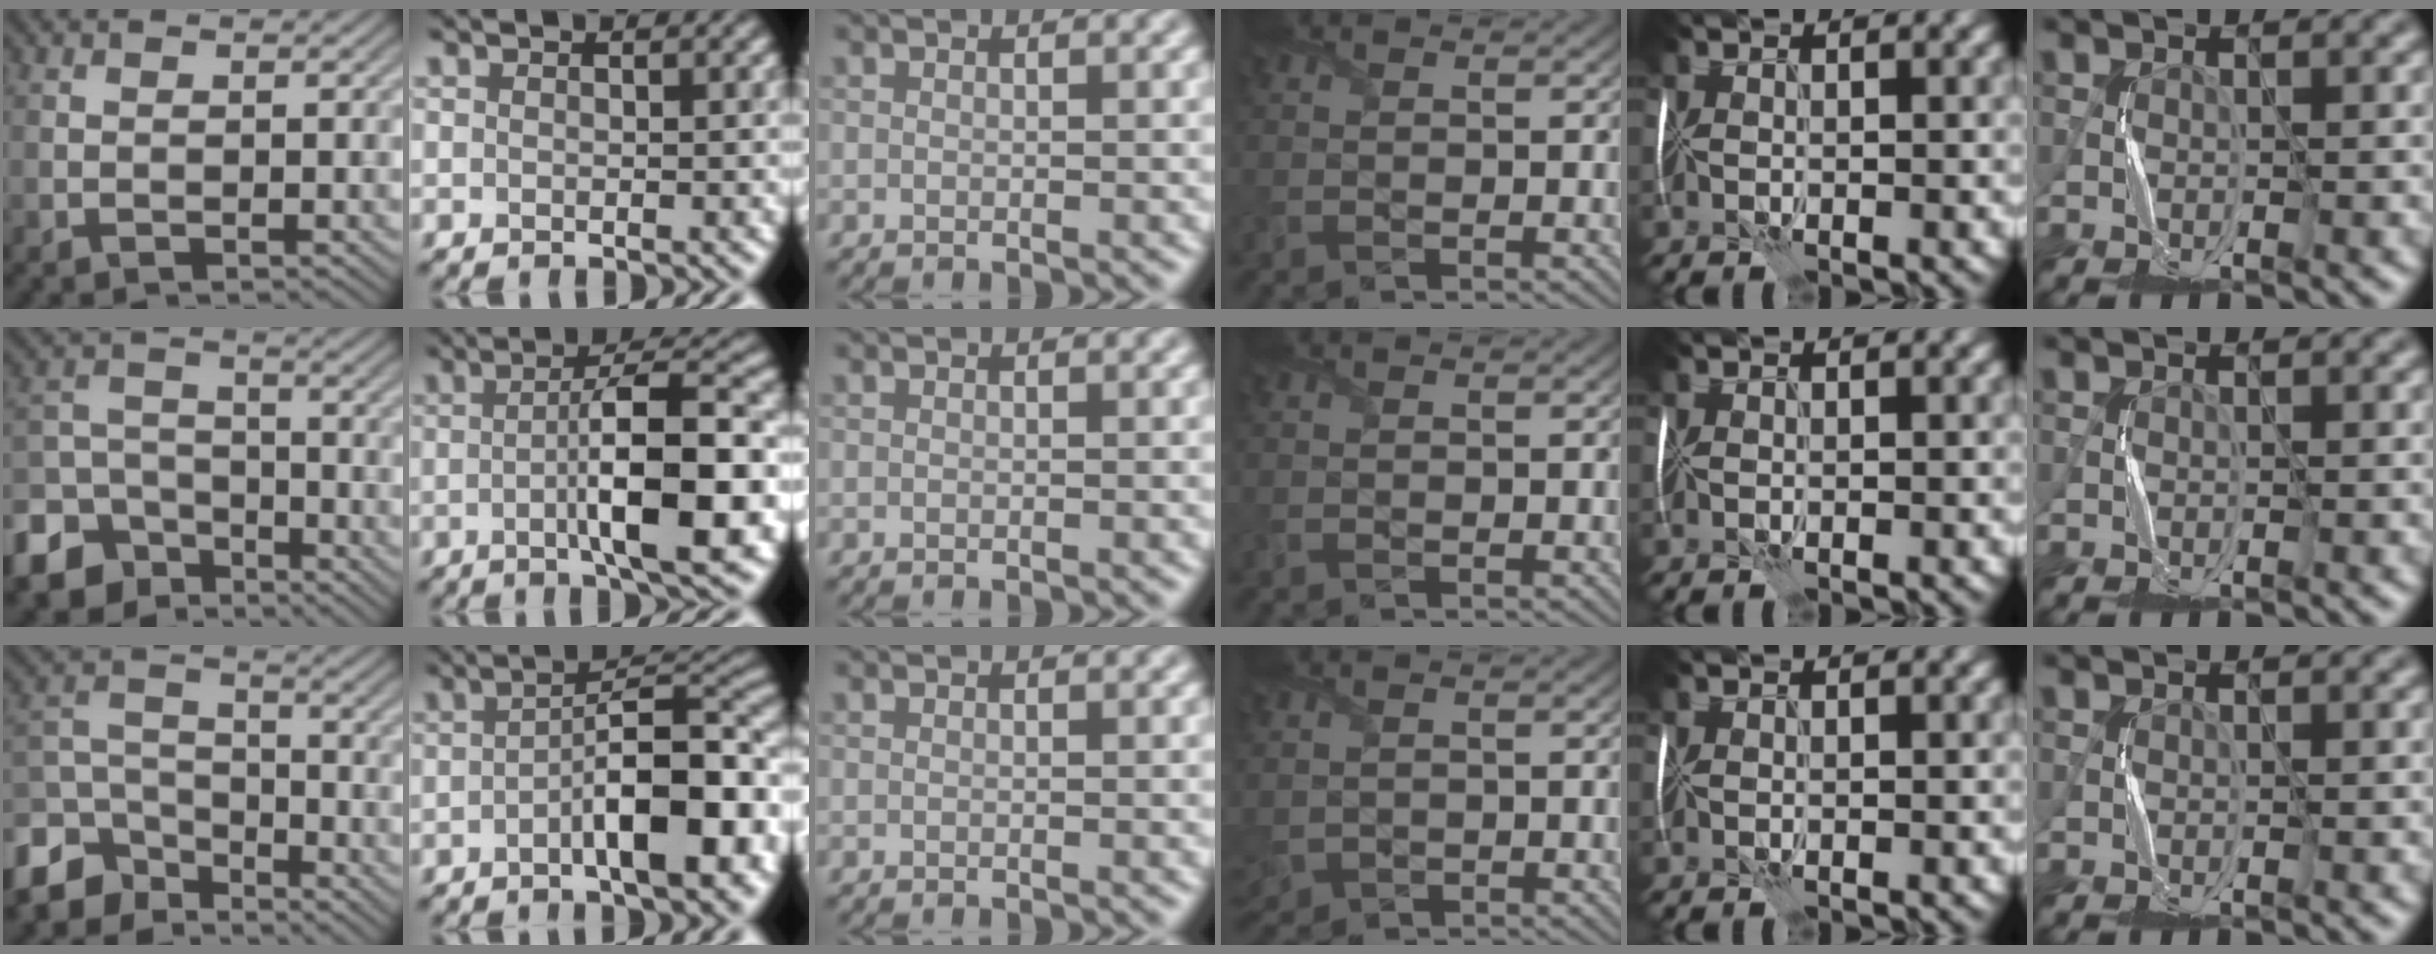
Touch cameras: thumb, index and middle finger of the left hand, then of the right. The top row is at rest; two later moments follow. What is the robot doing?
{"motion": "fold", "object": "plastic wrap"}